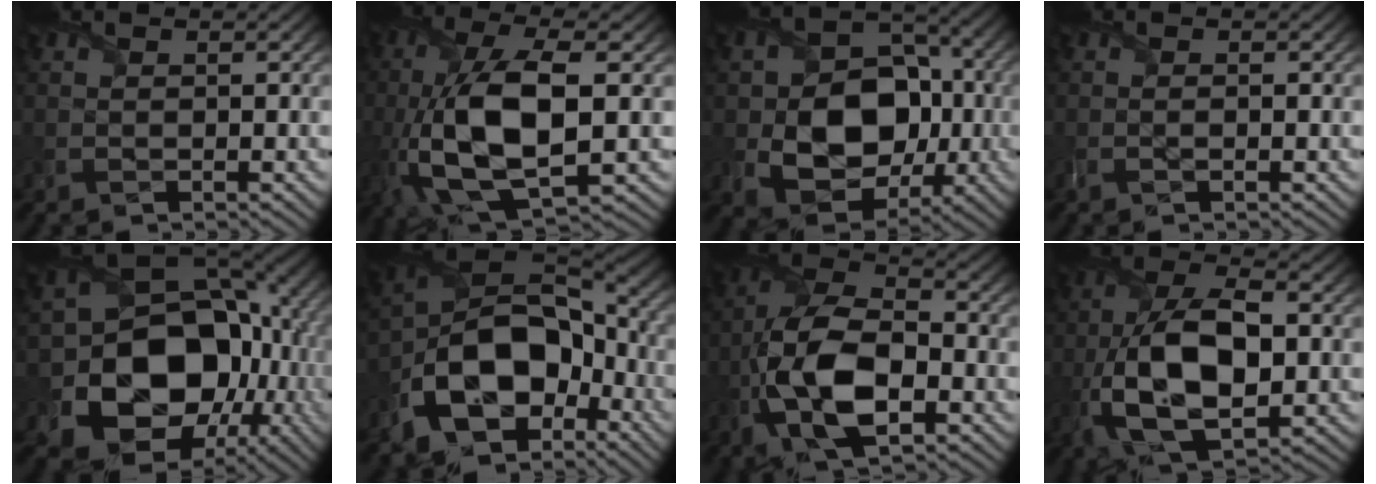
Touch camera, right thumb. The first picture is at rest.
{"total": 14.0, "force": [-2.0, 6.0, 12.6], "torque": [-0.285, -0.011, -0.034]}
{"total": 12.9, "force": [-1.6, 9.7, 8.3], "torque": [-0.143, -0.012, -0.030]}
{"total": 0.8, "force": [-0.4, 0.1, 0.7], "torque": [-0.016, -0.002, -0.006]}
{"total": 18.5, "force": [-4.6, 14.5, 10.7], "torque": [-0.201, -0.057, -0.057]}
{"total": 16.6, "force": [-6.6, 10.4, 11.2], "torque": [-0.228, -0.039, -0.125]}
{"total": 13.3, "force": [-4.4, 6.7, 10.6], "torque": [-0.237, -0.008, -0.095]}
{"total": 13.8, "force": [-2.5, 7.3, 11.5], "torque": [-0.243, -0.012, -0.049]}